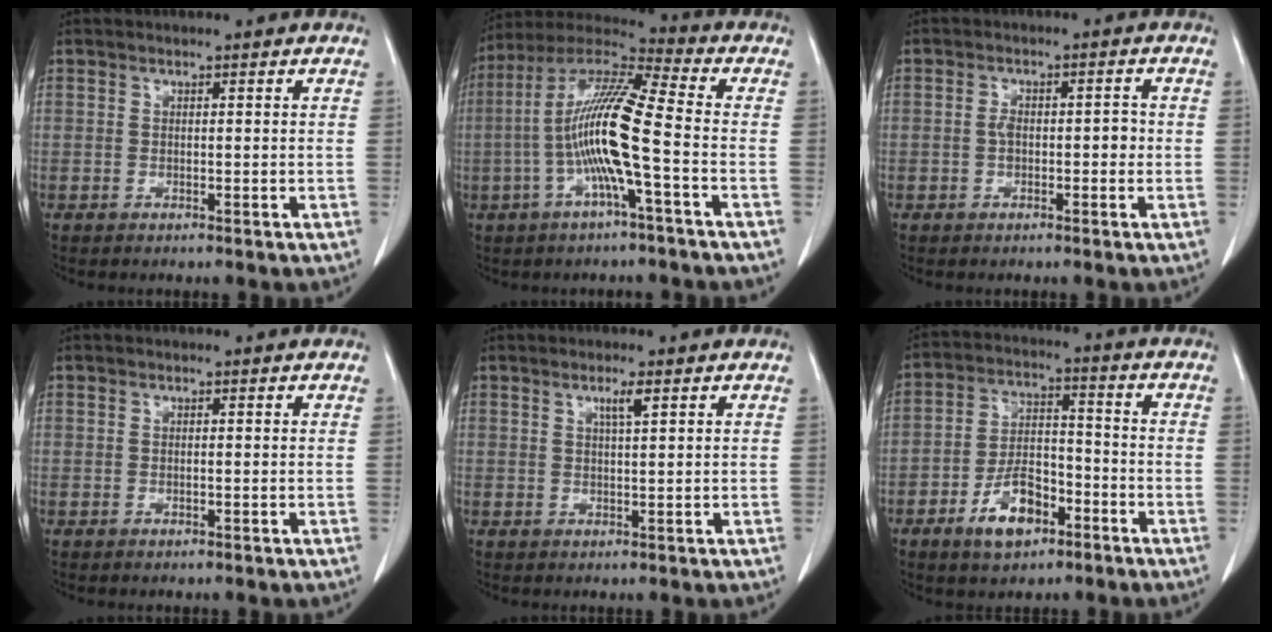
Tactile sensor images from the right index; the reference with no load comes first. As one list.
[{"total": 13.4, "force": [-2.5, 0.2, 13.1], "torque": [-0.263, 0.015, -0.057]}, {"total": 3.1, "force": [-0.4, 1.7, 2.6], "torque": [-0.040, 0.016, -0.005]}, {"total": 0.0}, {"total": 2.1, "force": [1.1, -0.1, 1.8], "torque": [-0.034, -0.002, 0.019]}, {"total": 9.0, "force": [-4.8, 4.7, 6.0], "torque": [-0.115, 0.014, -0.079]}]